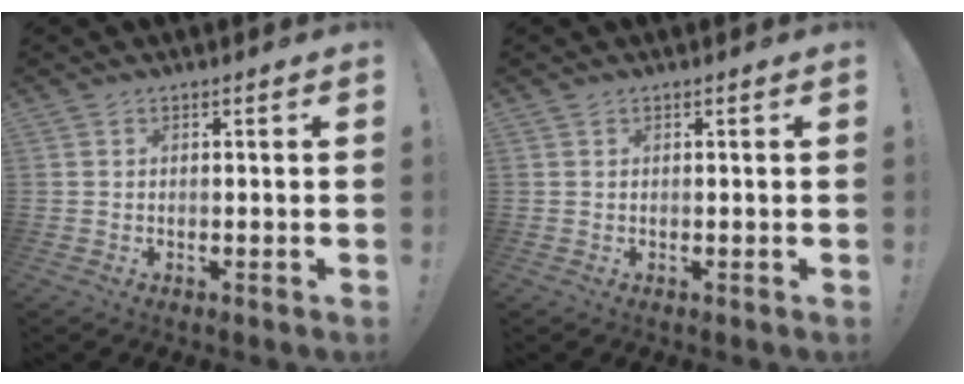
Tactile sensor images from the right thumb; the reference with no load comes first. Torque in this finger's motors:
{"motor_torque": [-0.03, 0.13, 0.10, -0.06, 0.00]}